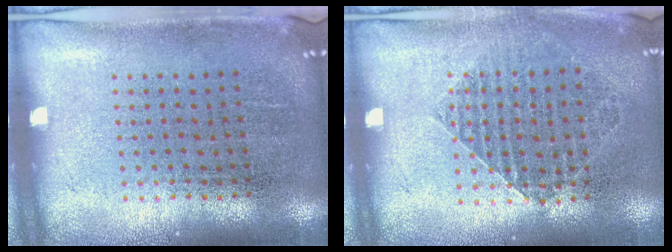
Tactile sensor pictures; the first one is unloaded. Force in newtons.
{"total": 1.0, "press": 1.0, "slide": 0.2}